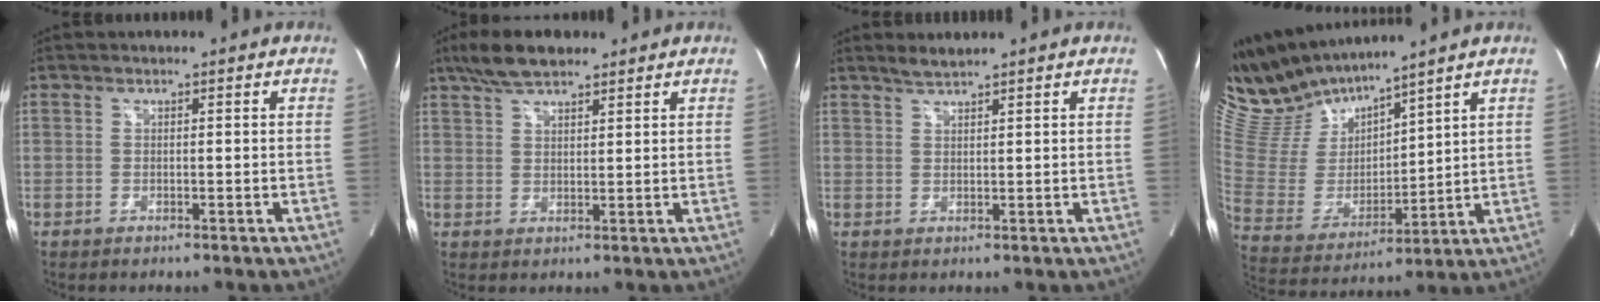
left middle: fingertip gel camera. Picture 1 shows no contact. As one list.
[{"total": 6.7, "force": [5.2, 2.1, 3.8], "torque": [-0.081, 0.017, 0.097]}, {"total": 1.9, "force": [1.8, -0.2, 0.6], "torque": [-0.016, 0.004, 0.039]}, {"total": 13.5, "force": [12.7, 2.0, 4.0], "torque": [-0.103, 0.004, 0.270]}]